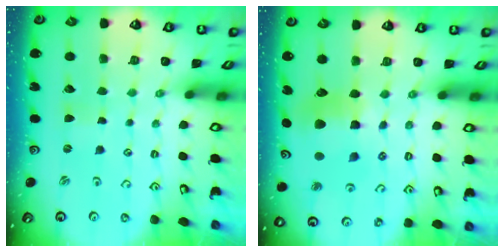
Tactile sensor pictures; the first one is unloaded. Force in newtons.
{"total": 11.8, "press": 11.6, "slide": 1.8}